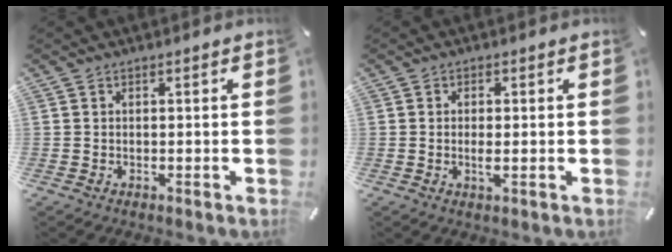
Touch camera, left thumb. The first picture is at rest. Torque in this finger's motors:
{"motor_torque": [0.01, -0.17, 0.16, 0.16, 0.00]}